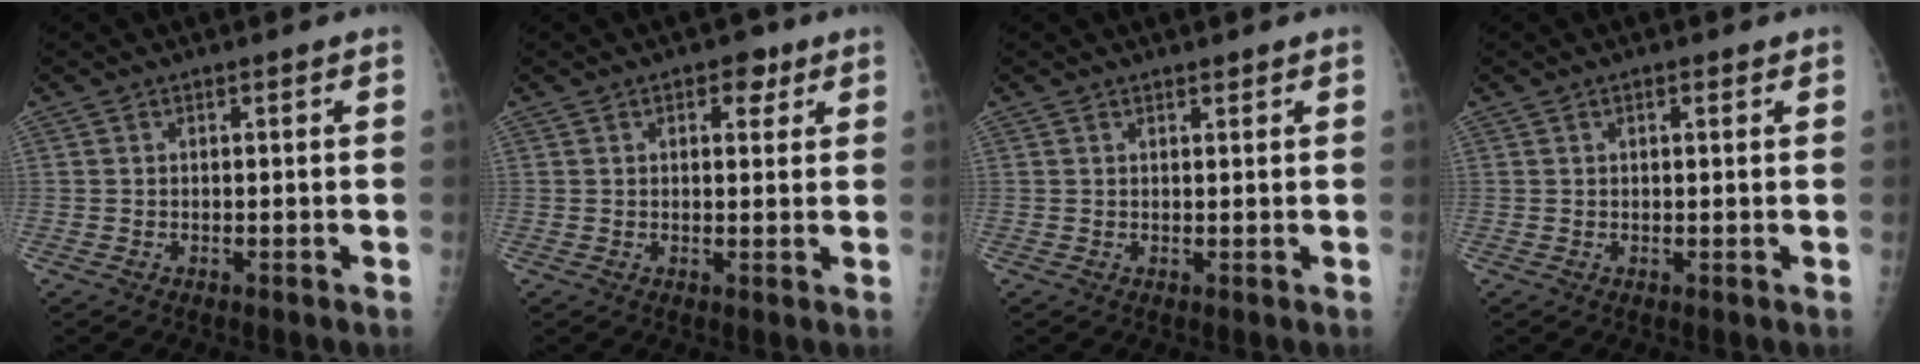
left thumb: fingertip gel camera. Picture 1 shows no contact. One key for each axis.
{"total": 3.8, "fx": 1.9, "fy": 2.2, "fz": 2.3, "tx": -0.011, "ty": -0.005, "tz": 0.022}
{"total": 0.8, "fx": 0.7, "fy": 0.3, "fz": 0.3, "tx": -0.004, "ty": -0.005, "tz": 0.011}
{"total": 1.1, "fx": 0.6, "fy": 0.5, "fz": 0.8, "tx": -0.011, "ty": 0.000, "tz": 0.007}